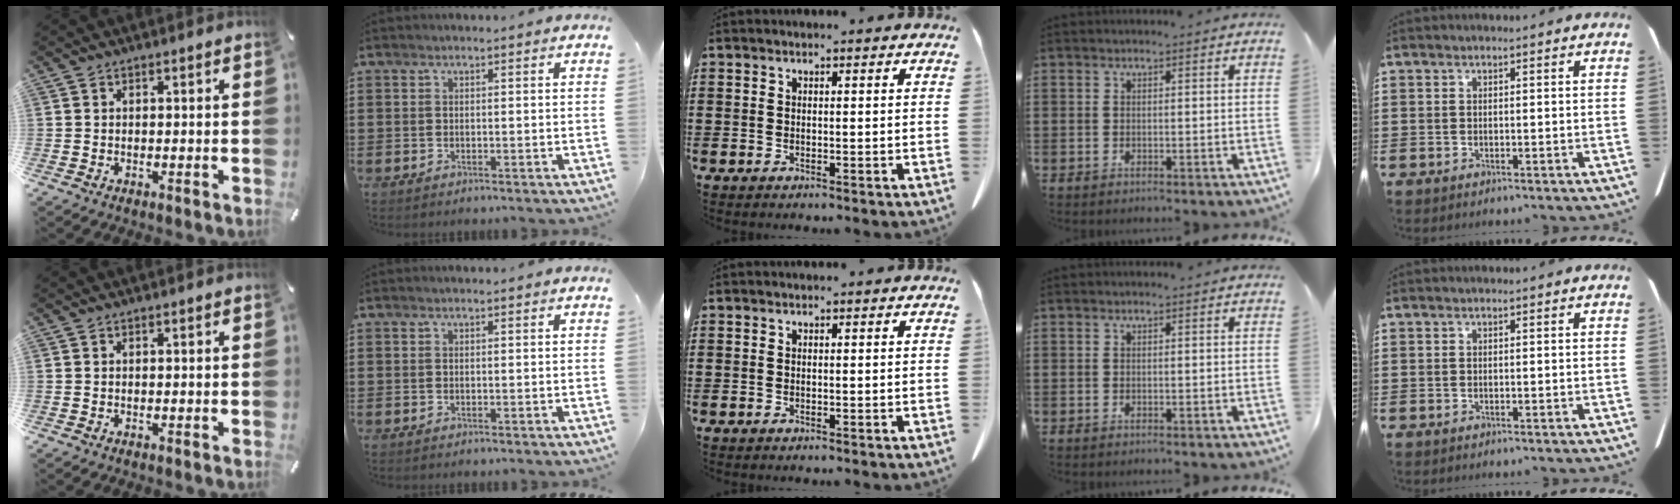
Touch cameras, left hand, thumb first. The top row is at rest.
{}